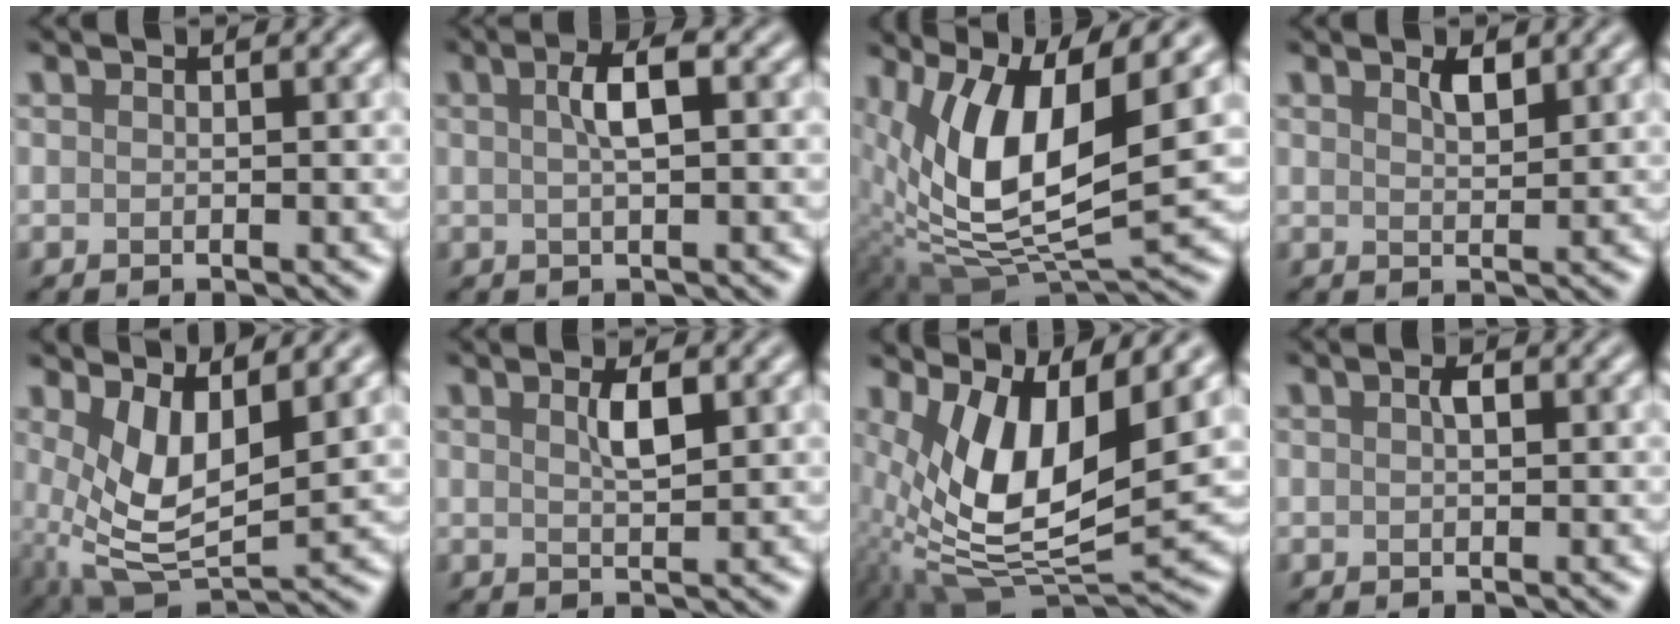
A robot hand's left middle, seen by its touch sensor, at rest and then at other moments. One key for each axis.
{"total": 2.7, "fx": 0.5, "fy": 0.6, "fz": 2.6, "tx": -0.045, "ty": 0.011, "tz": 0.006}
{"total": 11.3, "fx": 2.9, "fy": 4.4, "fz": 10.0, "tx": -0.193, "ty": -0.008, "tz": 0.054}
{"total": 1.6, "fx": 1.1, "fy": 0.5, "fz": 1.1, "tx": -0.020, "ty": -0.001, "tz": 0.020}
{"total": 6.2, "fx": 1.3, "fy": 2.9, "fz": 5.4, "tx": -0.117, "ty": -0.016, "tz": 0.029}
{"total": 2.2, "fx": 0.9, "fy": 0.6, "fz": 1.9, "tx": -0.035, "ty": 0.000, "tz": 0.016}
{"total": 10.1, "fx": 2.5, "fy": 4.2, "fz": 8.9, "tx": -0.180, "ty": -0.014, "tz": 0.047}
{"total": 1.0, "fx": 0.2, "fy": 0.4, "fz": 0.9, "tx": -0.016, "ty": 0.001, "tz": 0.003}